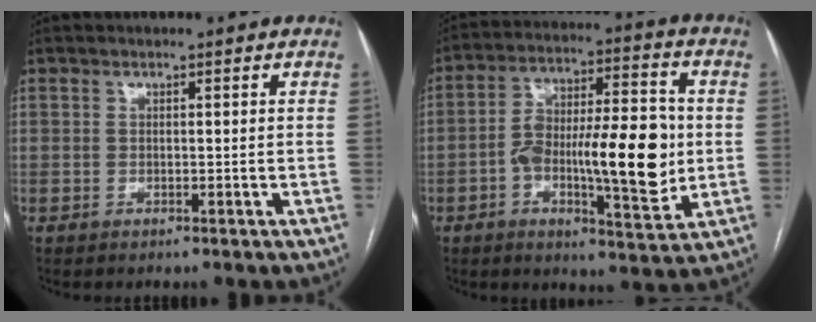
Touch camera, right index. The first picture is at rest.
{"total": 16.9, "force": [-2.1, 4.6, 16.1], "torque": [-0.263, 0.018, -0.030]}